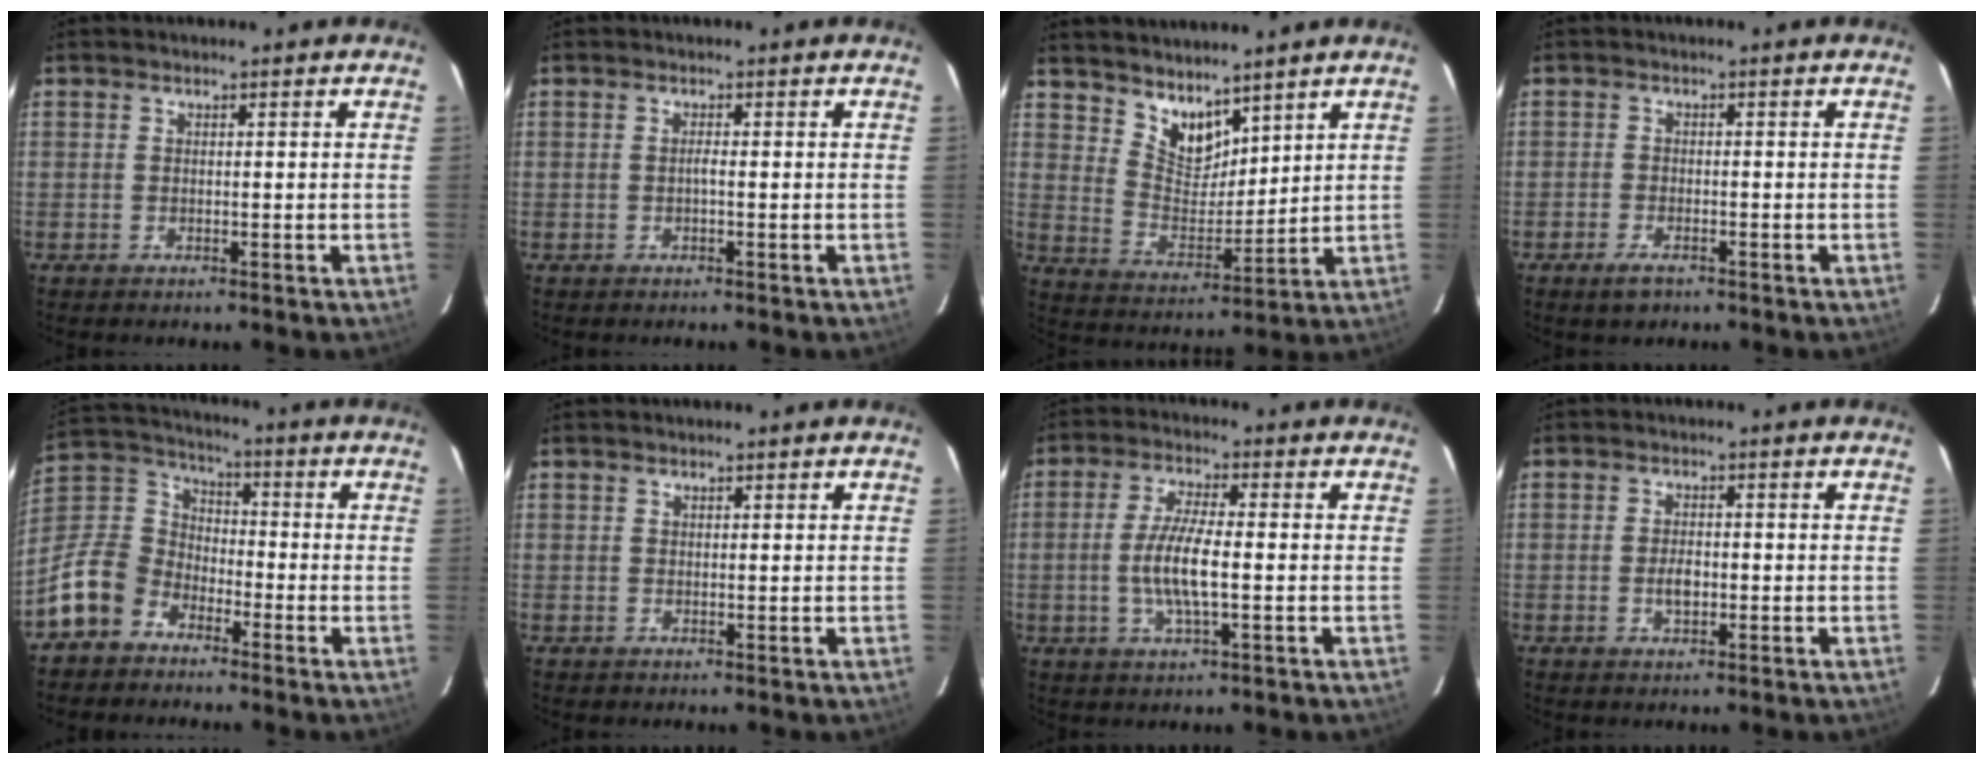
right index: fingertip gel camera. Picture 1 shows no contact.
{"total": 0.7, "force": [-0.2, 0.0, 0.7], "torque": [-0.011, 0.003, -0.006]}
{"total": 8.2, "force": [6.6, 3.8, 2.9], "torque": [-0.044, 0.000, 0.133]}
{"total": 3.1, "force": [-2.1, 1.5, 1.6], "torque": [-0.040, -0.005, -0.040]}
{"total": 12.5, "force": [-7.8, 8.8, 4.2], "torque": [-0.109, 0.040, -0.157]}
{"total": 0.7, "force": [0.4, 0.5, 0.0], "torque": [-0.001, 0.003, 0.006]}
{"total": 7.7, "force": [-1.1, 1.6, 7.4], "torque": [-0.149, -0.005, -0.024]}
{"total": 2.7, "force": [-0.4, 1.6, 2.2], "torque": [-0.039, 0.002, -0.006]}